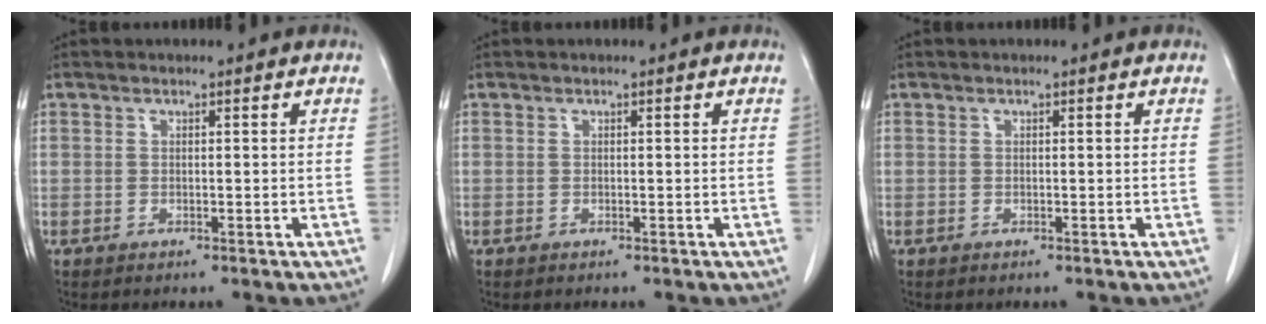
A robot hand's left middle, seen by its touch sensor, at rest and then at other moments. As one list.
[{"total": 0.0}, {"total": 0.0}]